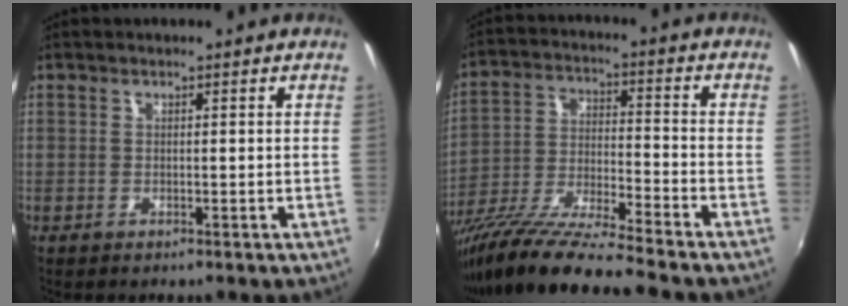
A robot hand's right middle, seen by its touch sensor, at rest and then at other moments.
{"total": 14.7, "force": [-12.2, -0.3, 8.1], "torque": [-0.160, -0.029, -0.224]}